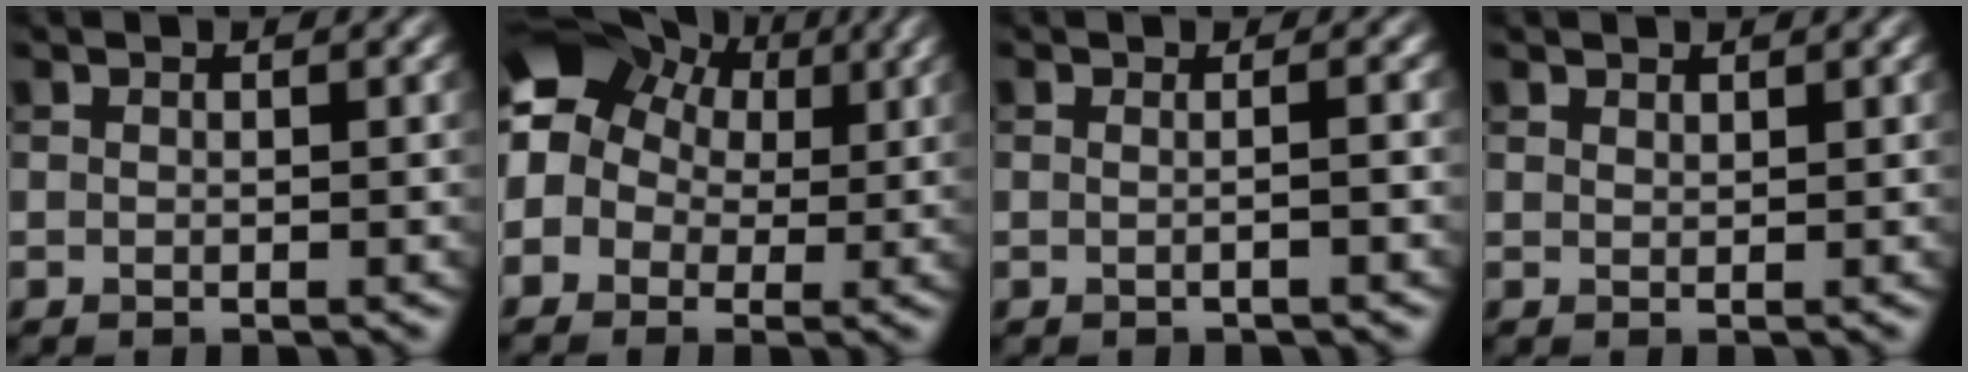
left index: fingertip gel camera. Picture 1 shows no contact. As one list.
[{"total": 10.0, "force": [3.0, 8.1, 5.1], "torque": [-0.109, 0.041, 0.020]}, {"total": 1.8, "force": [0.0, 0.7, 1.7], "torque": [-0.012, -0.002, -0.015]}, {"total": 0.7, "force": [0.7, 0.1, 0.0], "torque": [0.001, -0.001, 0.015]}]